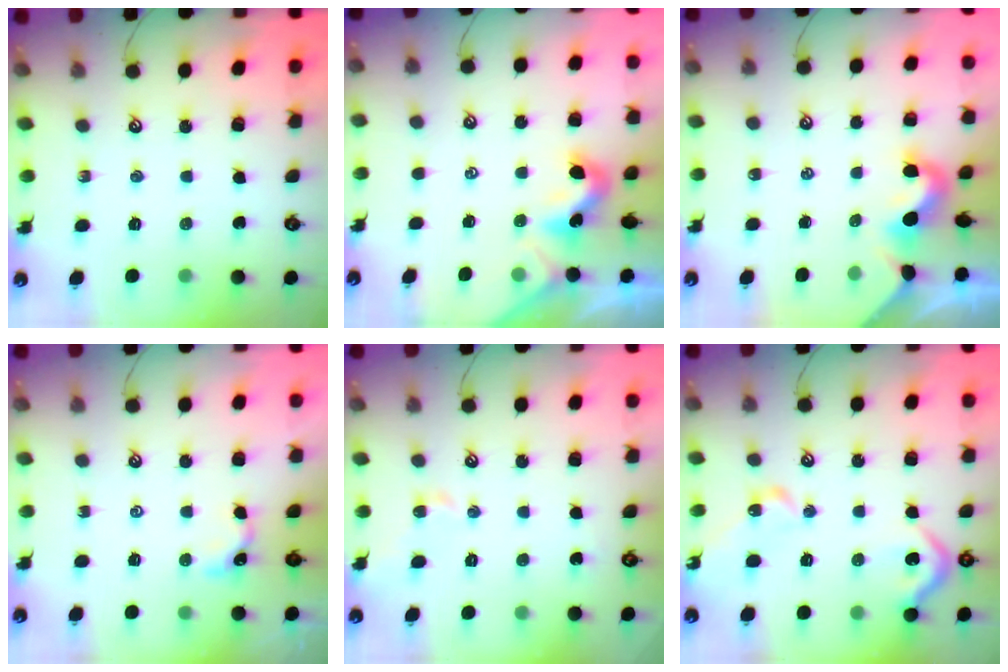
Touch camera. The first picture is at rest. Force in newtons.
{"total": 1.8, "press": 1.8, "slide": 0.5}
{"total": 1.7, "press": 1.7, "slide": 0.2}
{"total": 1.4, "press": 1.4, "slide": 0.3}
{"total": 2.2, "press": 2.1, "slide": 0.7}
{"total": 11.6, "press": 11.5, "slide": 1.2}